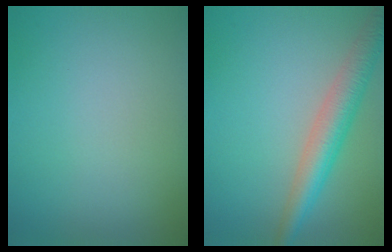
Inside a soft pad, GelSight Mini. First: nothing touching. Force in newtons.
{"total": 4.8, "press": 4.8, "slide": 0.2}